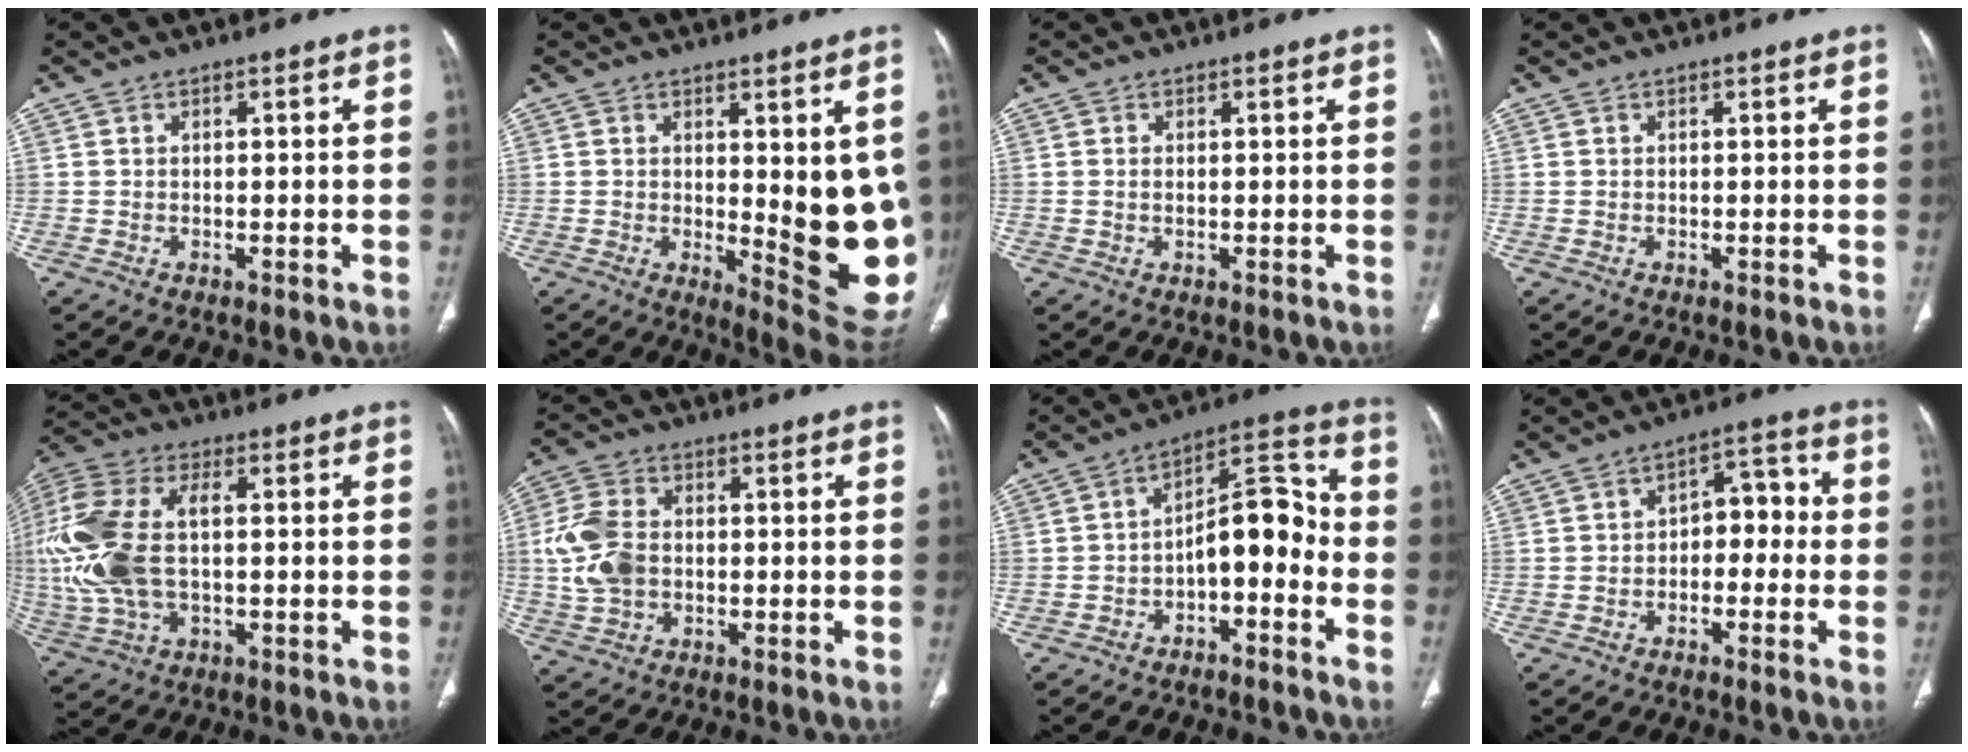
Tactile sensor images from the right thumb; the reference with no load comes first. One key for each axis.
{"total": 13.6, "fx": 0.1, "fy": 4.3, "fz": 12.8, "tx": -0.138, "ty": -0.032, "tz": 0.017}
{"total": 0.6, "fx": 0.1, "fy": 0.1, "fz": 0.6, "tx": -0.019, "ty": 0.003, "tz": 0.006}
{"total": 0.0}
{"total": 18.5, "fx": 0.4, "fy": 10.0, "fz": 15.6, "tx": -0.381, "ty": 0.008, "tz": 0.012}
{"total": 9.6, "fx": -0.2, "fy": 6.7, "fz": 6.9, "tx": -0.144, "ty": 0.010, "tz": -0.005}
{"total": 11.3, "fx": -4.1, "fy": 5.8, "fz": 8.8, "tx": -0.114, "ty": 0.071, "tz": -0.068}
{"total": 6.6, "fx": -1.2, "fy": 4.2, "fz": 4.9, "tx": -0.041, "ty": 0.039, "tz": -0.028}